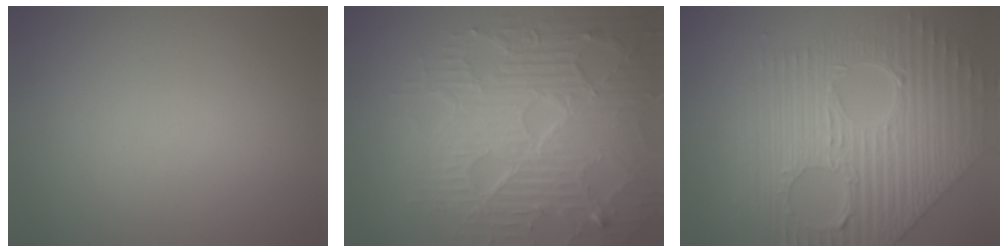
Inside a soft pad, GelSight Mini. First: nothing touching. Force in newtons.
{"total": 8.8, "press": 6.3, "slide": 6.2}
{"total": 9.9, "press": 7.0, "slide": 7.0}